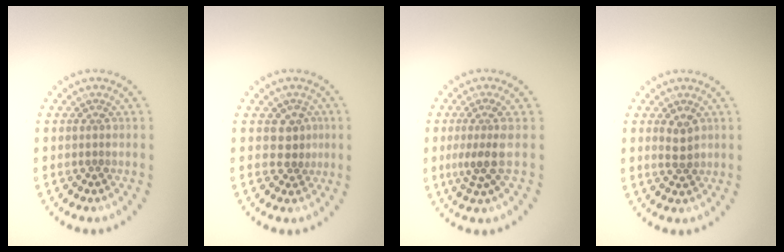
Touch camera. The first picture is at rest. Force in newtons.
{"total": 1.8, "press": 1.5, "slide": 1.0}
{"total": 2.7, "press": 2.0, "slide": 1.8}
{"total": 1.9, "press": 1.8, "slide": 0.4}